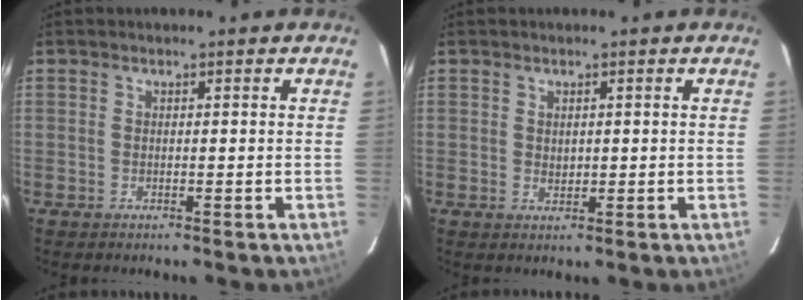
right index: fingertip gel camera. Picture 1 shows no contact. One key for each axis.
{"total": 1.5, "fx": 0.4, "fy": 1.3, "fz": 0.8, "tx": -0.009, "ty": 0.000, "tz": 0.010}